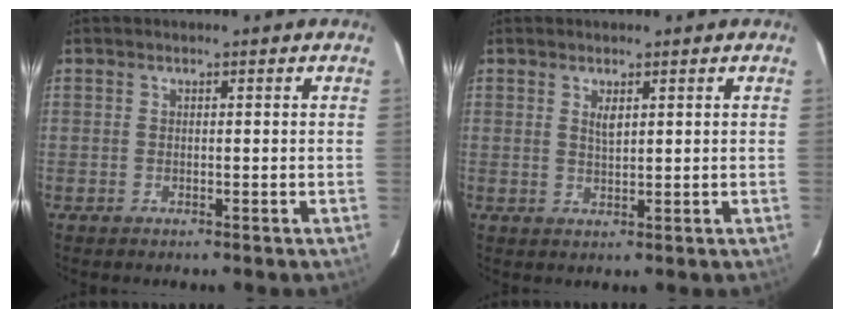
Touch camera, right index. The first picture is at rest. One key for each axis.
{"total": 1.9, "fx": 0.9, "fy": 0.6, "fz": 1.6, "tx": -0.028, "ty": 0.000, "tz": 0.017}